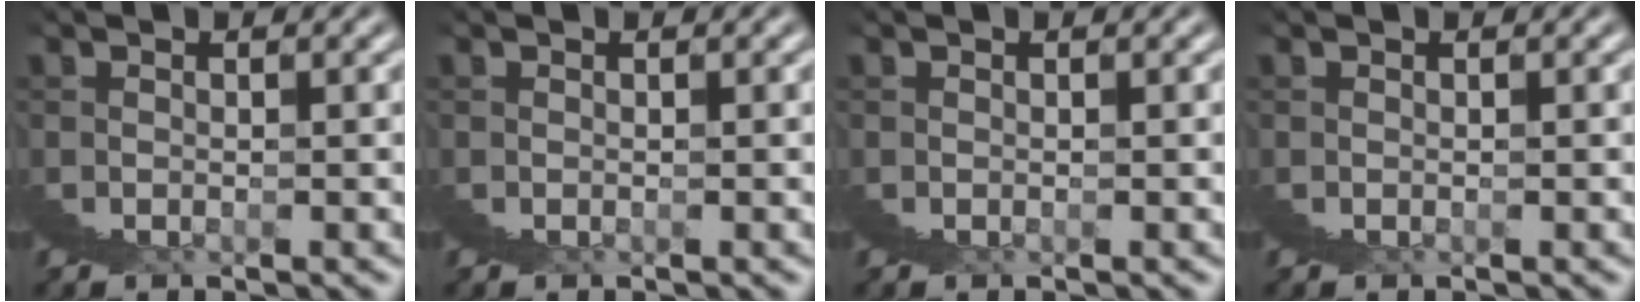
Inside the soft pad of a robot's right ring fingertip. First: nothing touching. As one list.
[{"total": 0.0}, {"total": 0.0}, {"total": 0.0}]